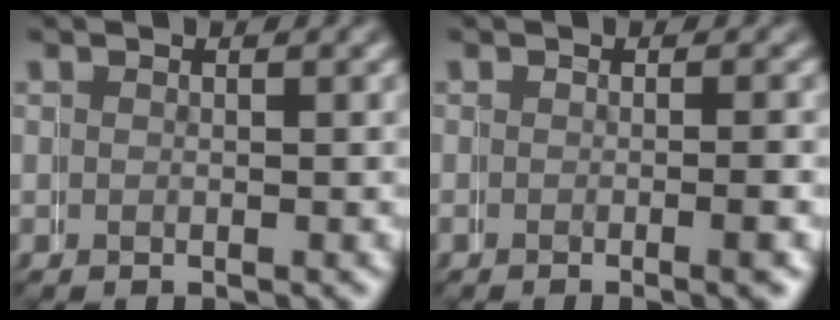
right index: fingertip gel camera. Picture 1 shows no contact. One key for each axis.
{"total": 1.7, "fx": -0.8, "fy": 0.1, "fz": 1.6, "tx": -0.021, "ty": 0.006, "tz": -0.015}